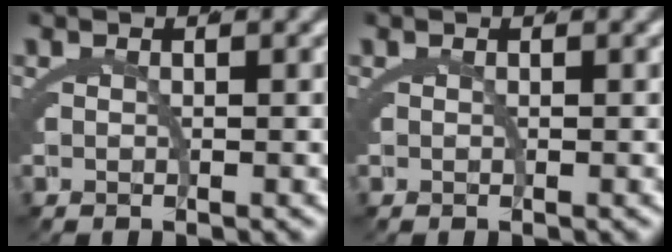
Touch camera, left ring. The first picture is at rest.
{"total": 0.0}